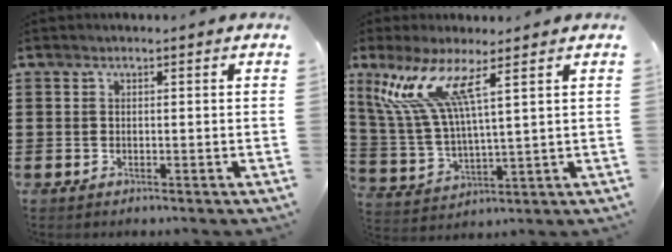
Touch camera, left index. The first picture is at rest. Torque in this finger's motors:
{"motor_torque": [2.14, 0.00, 0.92, 0.21]}